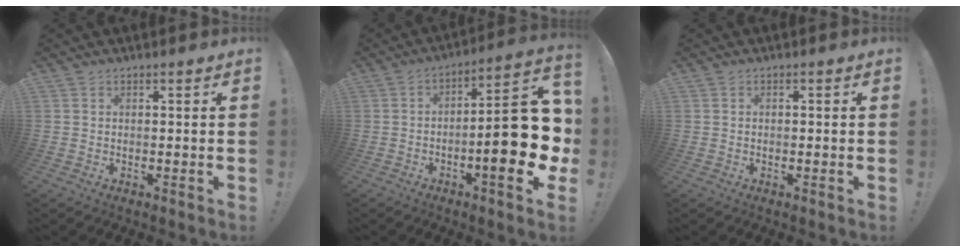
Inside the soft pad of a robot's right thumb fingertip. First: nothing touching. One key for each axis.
{"total": 20.9, "fx": -3.7, "fy": 6.3, "fz": 19.6, "tx": -0.255, "ty": 0.019, "tz": -0.051}
{"total": 0.7, "fx": -0.5, "fy": 0.3, "fz": 0.3, "tx": -0.012, "ty": 0.005, "tz": -0.009}